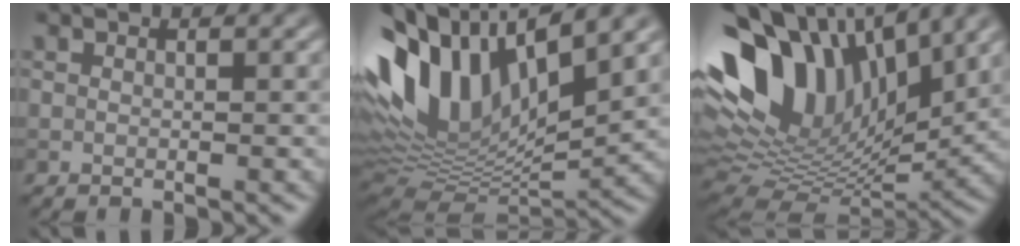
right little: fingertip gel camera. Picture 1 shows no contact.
{"total": 14.2, "force": [4.9, 7.2, 11.3], "torque": [-0.232, 0.018, 0.087]}
{"total": 15.9, "force": [6.8, 8.4, 11.7], "torque": [-0.239, 0.028, 0.123]}